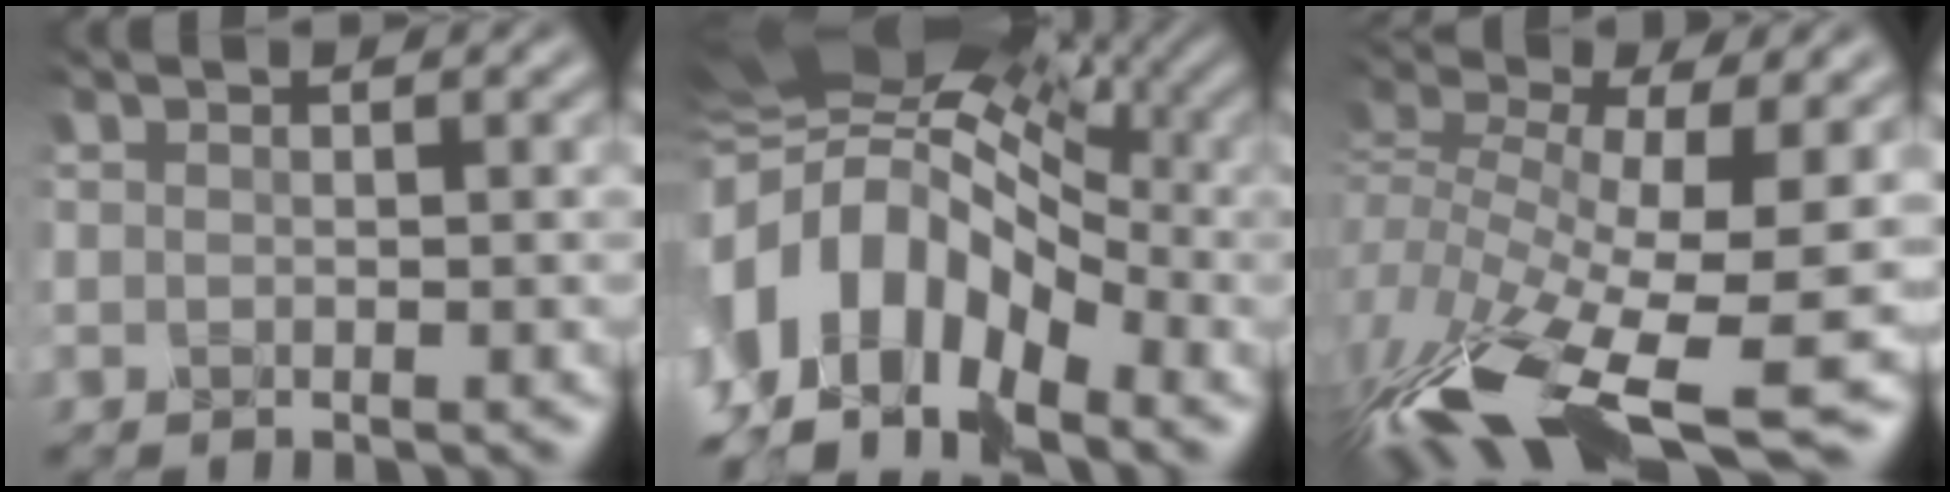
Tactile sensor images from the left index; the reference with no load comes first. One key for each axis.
{"total": 13.0, "fx": -4.5, "fy": 8.5, "fz": 8.7, "tx": -0.184, "ty": 0.001, "tz": -0.078}
{"total": 12.9, "fx": -5.9, "fy": 4.3, "fz": 10.7, "tx": -0.261, "ty": -0.011, "tz": -0.103}